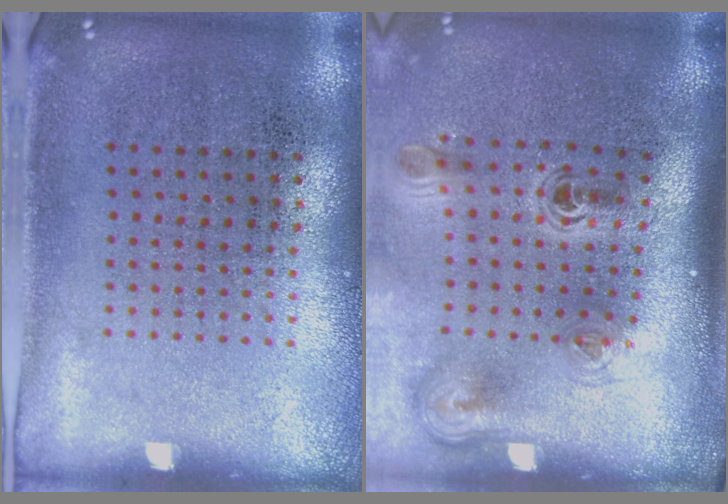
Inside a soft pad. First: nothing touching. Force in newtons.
{"total": 2.3, "press": 1.5, "slide": 1.8}